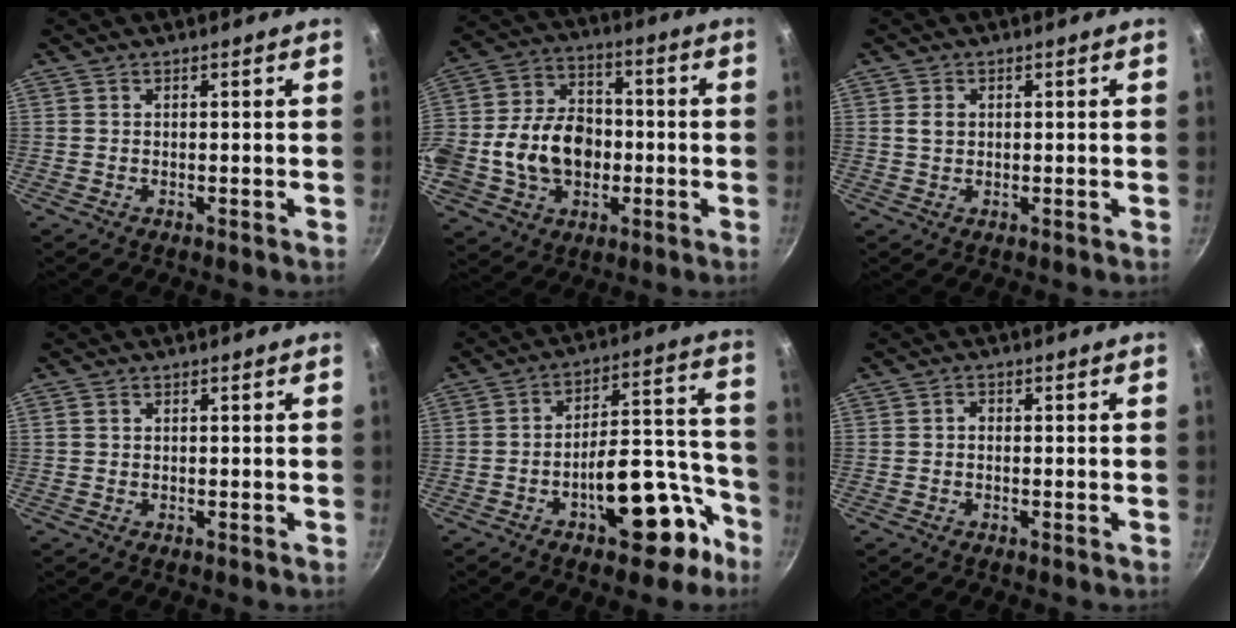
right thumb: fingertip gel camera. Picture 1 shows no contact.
{"total": 19.6, "force": [-2.9, 15.0, 12.3], "torque": [-0.220, 0.041, -0.051]}
{"total": 2.1, "force": [0.4, 1.7, 1.3], "torque": [-0.016, 0.001, 0.006]}
{"total": 0.8, "force": [0.2, 0.7, 0.4], "torque": [-0.005, 0.003, 0.002]}
{"total": 17.1, "force": [-8.3, 8.0, 12.6], "torque": [-0.118, 0.088, -0.114]}
{"total": 1.2, "force": [-0.2, 0.9, 0.7], "torque": [-0.010, 0.006, -0.005]}